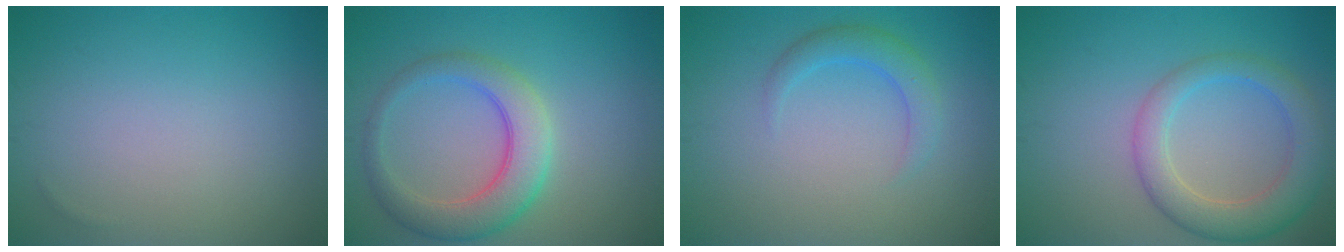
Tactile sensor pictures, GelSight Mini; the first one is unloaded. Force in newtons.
{"total": 5.3, "press": 5.3, "slide": 0.4}
{"total": 2.4, "press": 2.4, "slide": 0.2}
{"total": 4.9, "press": 4.9, "slide": 0.5}